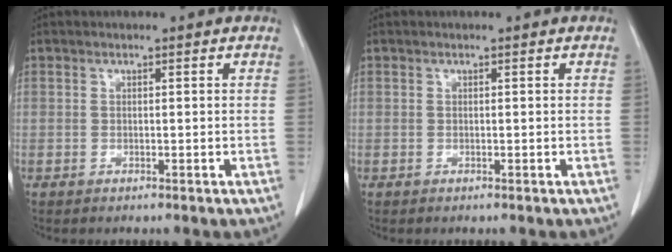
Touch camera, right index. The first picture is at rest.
{"total": 0.0}